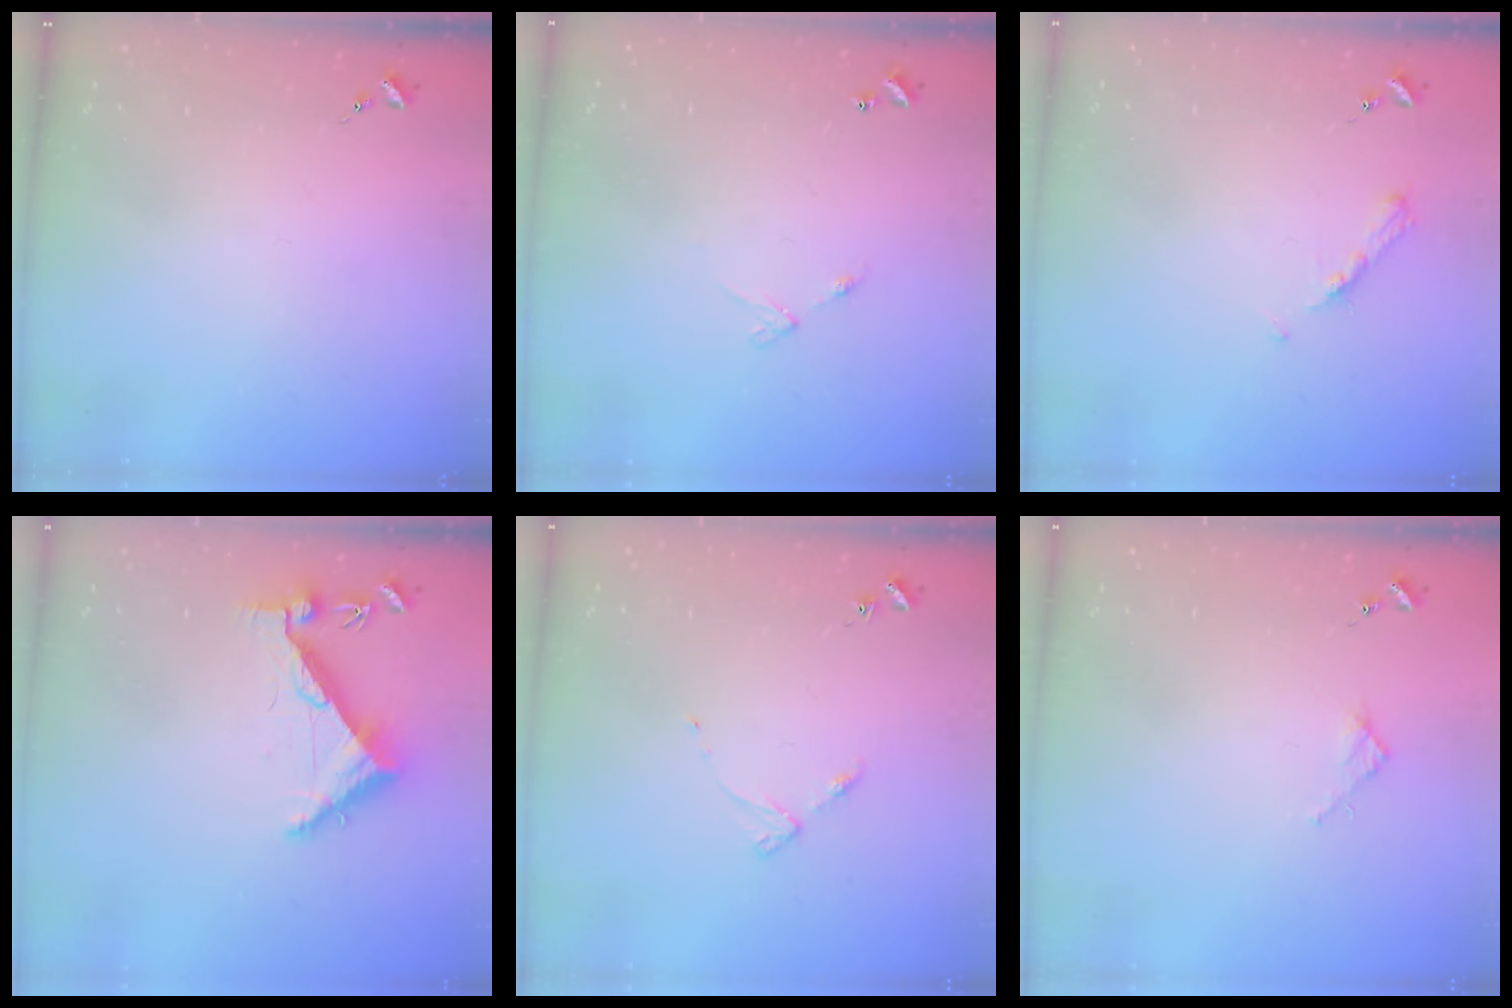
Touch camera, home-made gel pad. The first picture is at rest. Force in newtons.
{"total": 4.6, "press": 4.6, "slide": 0.5}
{"total": 4.9, "press": 4.9, "slide": 0.6}
{"total": 6.3, "press": 6.2, "slide": 0.7}
{"total": 3.3, "press": 3.3, "slide": 0.4}
{"total": 2.7, "press": 2.7, "slide": 0.3}